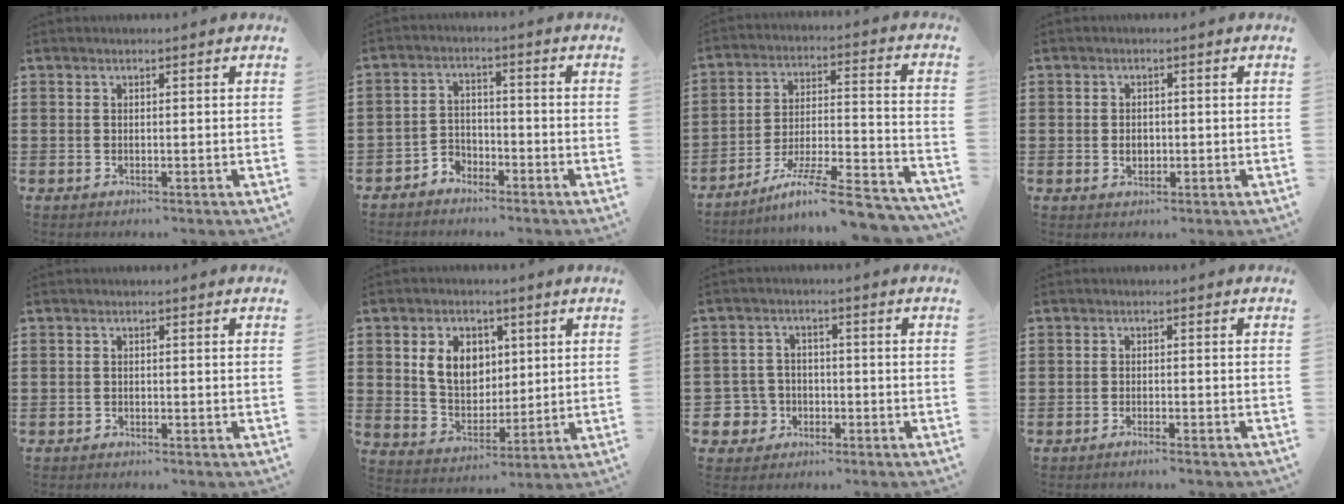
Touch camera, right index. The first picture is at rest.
{"total": 3.2, "force": [-2.8, 1.5, 0.1], "torque": [-0.012, 0.006, -0.061]}
{"total": 10.6, "force": [-8.5, 0.7, 6.3], "torque": [-0.100, 0.011, -0.164]}
{"total": 1.7, "force": [-0.2, 1.3, 1.1], "torque": [-0.024, 0.006, -0.005]}
{"total": 0.8, "force": [-0.7, 0.3, 0.0], "torque": [-0.001, 0.004, -0.016]}
{"total": 7.7, "force": [2.2, 5.9, 4.4], "torque": [-0.101, 0.010, 0.035]}
{"total": 4.8, "force": [-1.9, 4.2, 1.3], "torque": [-0.063, 0.001, -0.044]}
{"total": 1.3, "force": [-1.2, -0.1, 0.4], "torque": [-0.008, 0.001, -0.023]}